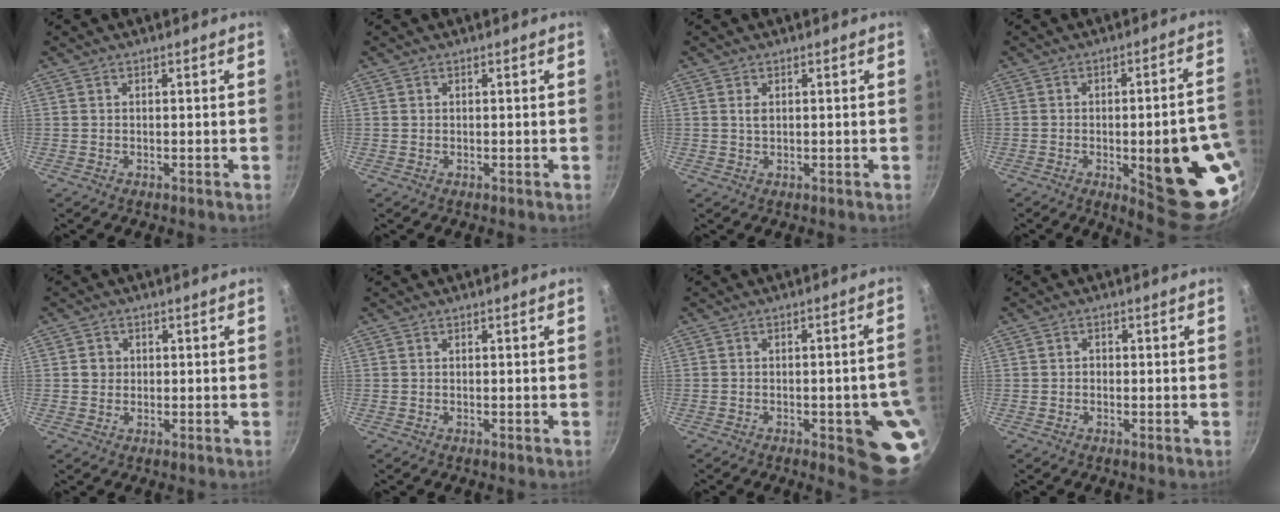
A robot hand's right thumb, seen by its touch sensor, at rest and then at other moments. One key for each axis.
{"total": 0.0}
{"total": 1.4, "fx": 0.4, "fy": 0.8, "fz": 1.1, "tx": -0.020, "ty": -0.001, "tz": 0.008}
{"total": 21.5, "fx": -5.1, "fy": 7.2, "fz": 19.7, "tx": -0.191, "ty": 0.009, "tz": -0.057}
{"total": 2.4, "fx": 0.2, "fy": 2.3, "fz": 0.7, "tx": 0.002, "ty": 0.006, "tz": 0.001}
{"total": 0.0}
{"total": 11.6, "fx": -3.3, "fy": 3.9, "fz": 10.4, "tx": -0.086, "ty": 0.011, "tz": -0.040}
{"total": 1.0, "fx": -0.2, "fy": 0.9, "fz": 0.5, "tx": -0.007, "ty": 0.005, "tz": -0.004}